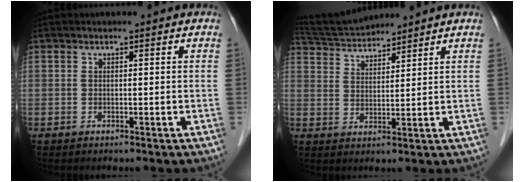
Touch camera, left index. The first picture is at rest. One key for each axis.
{"total": 6.6, "fx": 6.5, "fy": 0.1, "fz": 0.9, "tx": -0.027, "ty": 0.027, "tz": 0.126}